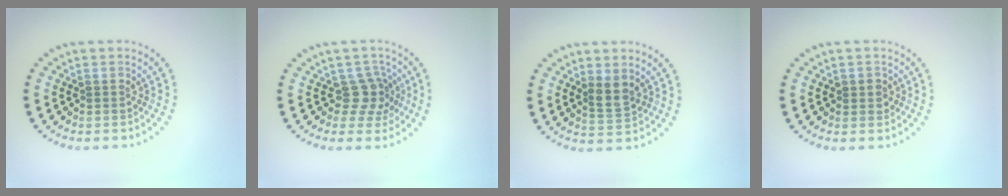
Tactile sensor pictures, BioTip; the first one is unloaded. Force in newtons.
{"total": 2.5, "press": 1.9, "slide": 1.7}
{"total": 2.0, "press": 1.8, "slide": 0.9}
{"total": 1.1, "press": 1.0, "slide": 0.4}